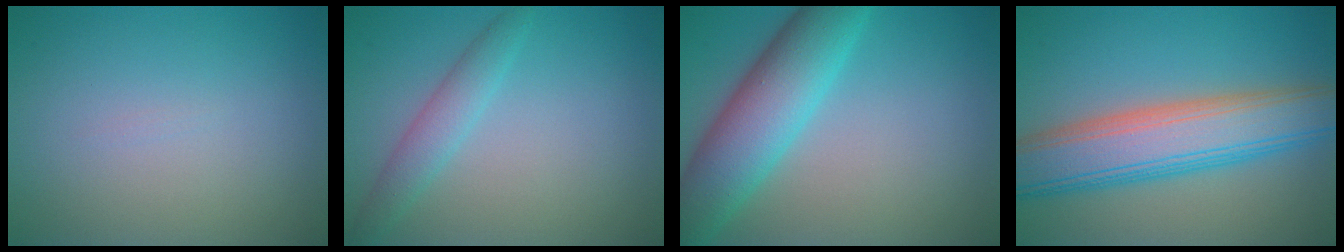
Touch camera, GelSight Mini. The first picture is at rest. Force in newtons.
{"total": 2.4, "press": 2.4, "slide": 0.0}
{"total": 7.8, "press": 7.8, "slide": 0.3}
{"total": 8.7, "press": 8.6, "slide": 0.5}